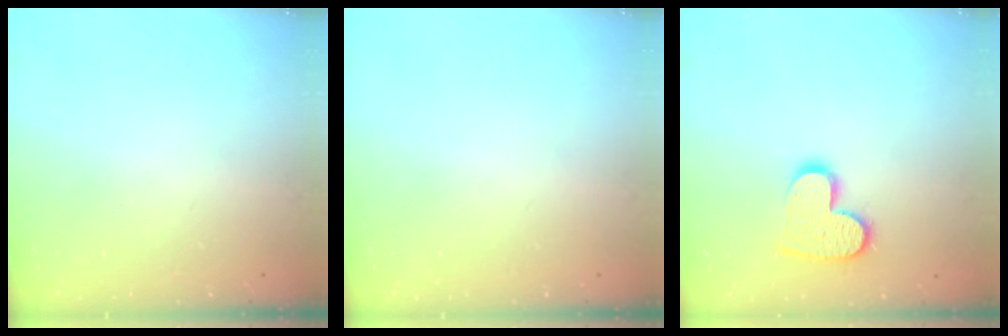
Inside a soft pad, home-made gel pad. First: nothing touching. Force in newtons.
{"total": 0.0}
{"total": 13.0, "press": 13.0, "slide": 1.0}